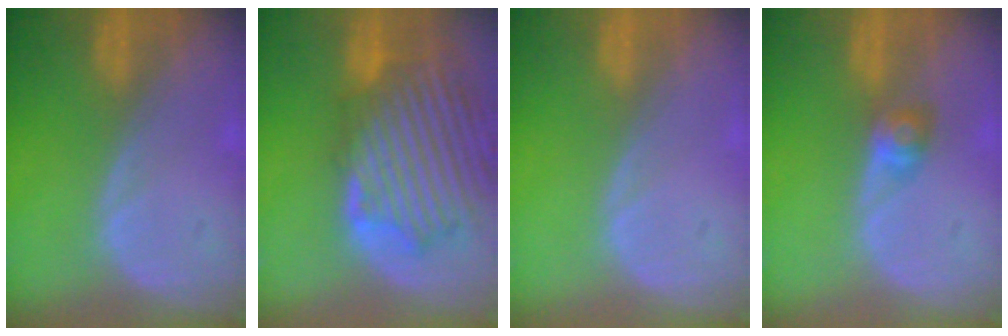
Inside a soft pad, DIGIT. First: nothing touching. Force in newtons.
{"total": 13.4, "press": 11.6, "slide": 6.6}
{"total": 0.0}
{"total": 2.8, "press": 2.5, "slide": 1.1}